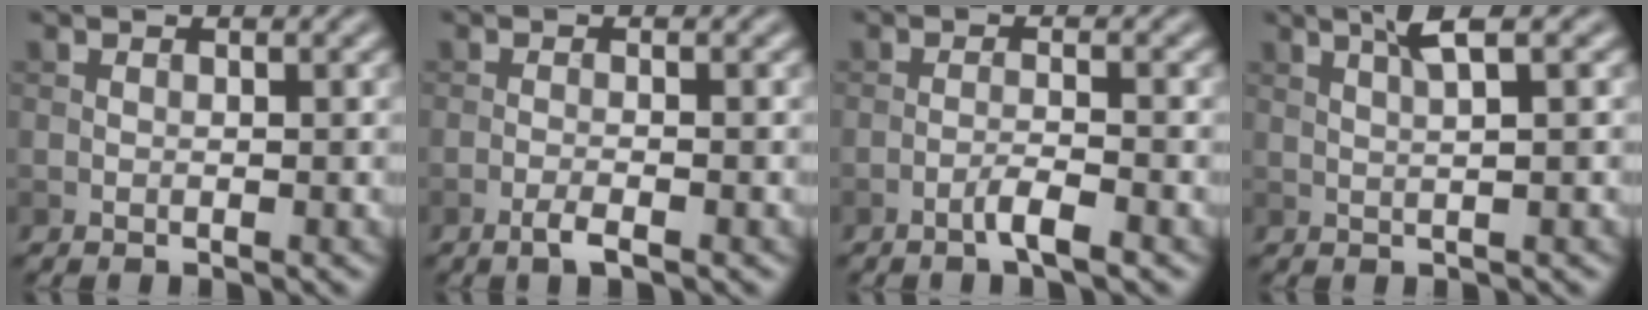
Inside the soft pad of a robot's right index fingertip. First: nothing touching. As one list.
[{"total": 1.8, "force": [-1.0, 0.3, 1.4], "torque": [-0.022, 0.003, -0.022]}, {"total": 2.2, "force": [-1.3, 0.2, 1.8], "torque": [-0.029, 0.009, -0.030]}, {"total": 2.7, "force": [1.3, 0.3, 2.4], "torque": [-0.039, 0.006, 0.022]}]